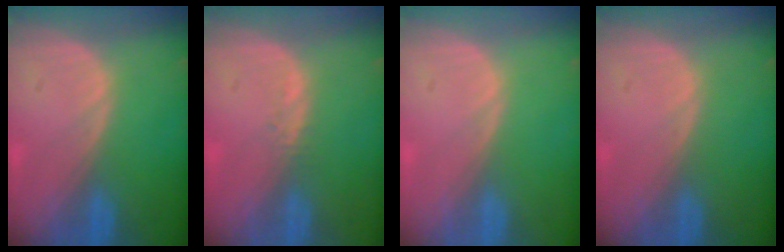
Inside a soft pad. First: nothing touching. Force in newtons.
{"total": 0.9, "press": 0.8, "slide": 0.4}
{"total": 0.0}
{"total": 0.0}